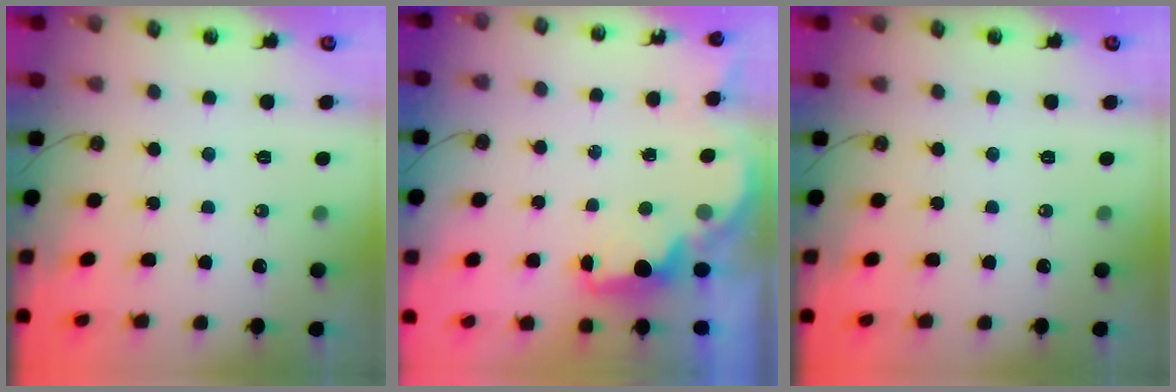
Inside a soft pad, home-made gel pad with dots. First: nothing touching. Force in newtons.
{"total": 2.3, "press": 2.1, "slide": 0.8}
{"total": 0.0}